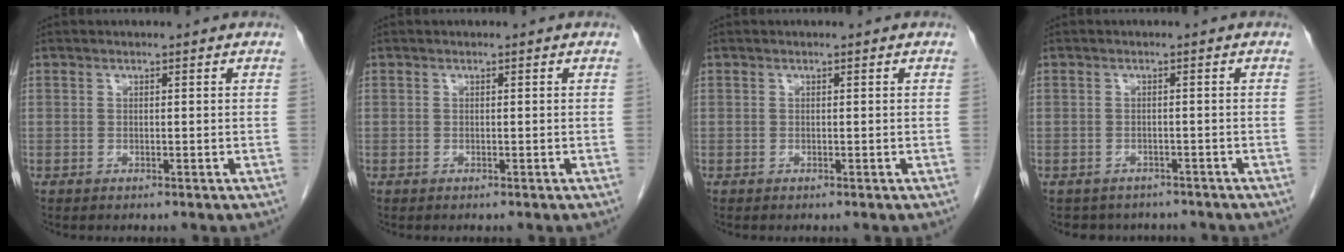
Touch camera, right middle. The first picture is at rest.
{"total": 0.0}
{"total": 0.0}
{"total": 5.4, "force": [-4.7, 2.7, 0.4], "torque": [-0.001, 0.006, -0.054]}